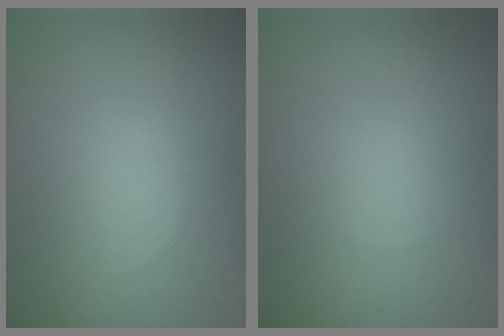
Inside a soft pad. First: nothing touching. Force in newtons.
{"total": 0.0}